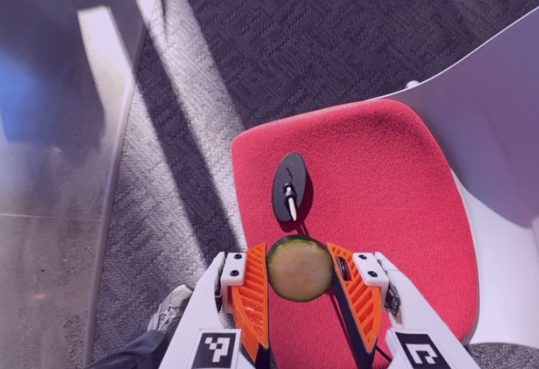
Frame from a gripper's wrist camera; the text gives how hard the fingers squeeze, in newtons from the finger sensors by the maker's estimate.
{"total": 7.3, "left": 7.4, "right": 7.3}